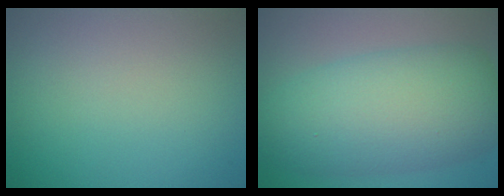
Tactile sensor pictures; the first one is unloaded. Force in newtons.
{"total": 9.7, "press": 9.7, "slide": 0.2}